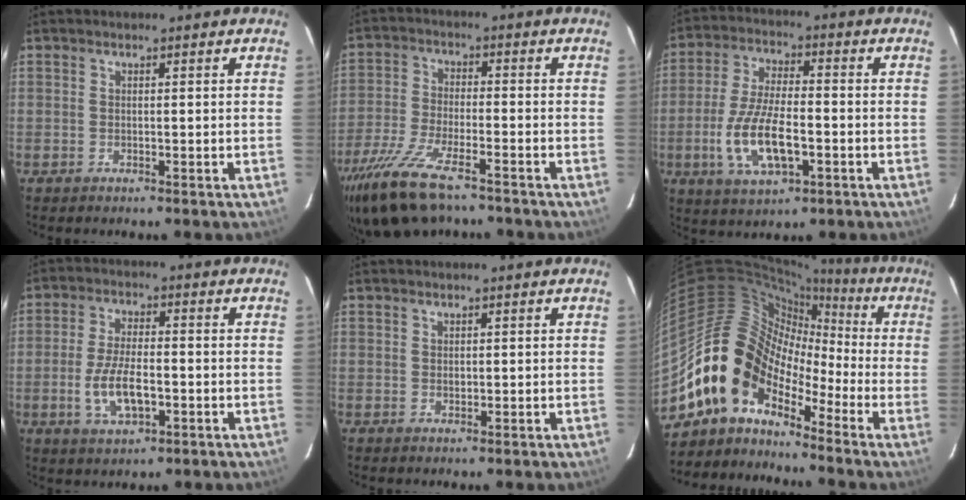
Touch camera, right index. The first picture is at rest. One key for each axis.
{"total": 15.6, "fx": -11.4, "fy": 4.7, "fz": 9.5, "tx": -0.215, "ty": -0.045, "tz": -0.212}
{"total": 12.4, "fx": -3.7, "fy": 4.8, "fz": 10.8, "tx": -0.225, "ty": -0.007, "tz": -0.065}
{"total": 8.6, "fx": -2.4, "fy": 3.6, "fz": 7.4, "tx": -0.152, "ty": -0.005, "tz": -0.041}
{"total": 0.7, "fx": 0.4, "fy": 0.6, "fz": 0.2, "tx": -0.002, "ty": 0.004, "tz": 0.007}
{"total": 12.7, "fx": -8.3, "fy": 8.2, "fz": 5.2, "tx": -0.094, "ty": 0.031, "tz": -0.176}